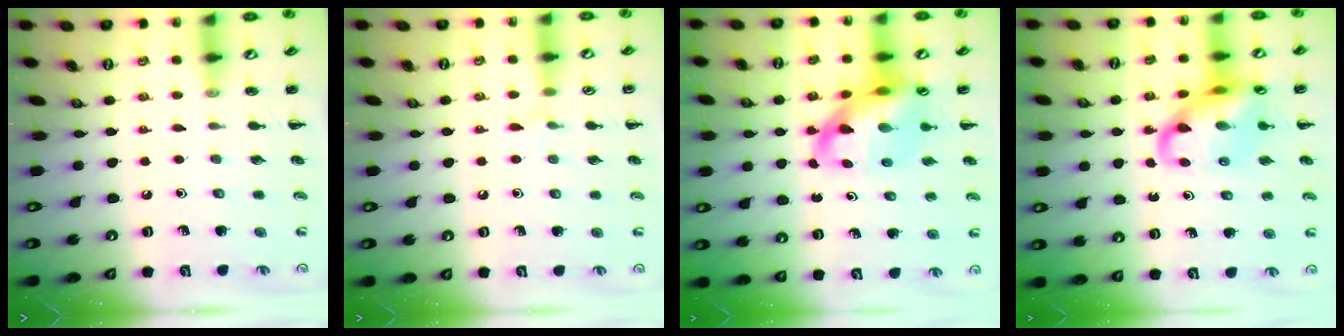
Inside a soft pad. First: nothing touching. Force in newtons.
{"total": 4.5, "press": 4.2, "slide": 1.5}
{"total": 12.2, "press": 11.7, "slide": 3.2}
{"total": 14.7, "press": 14.5, "slide": 2.3}